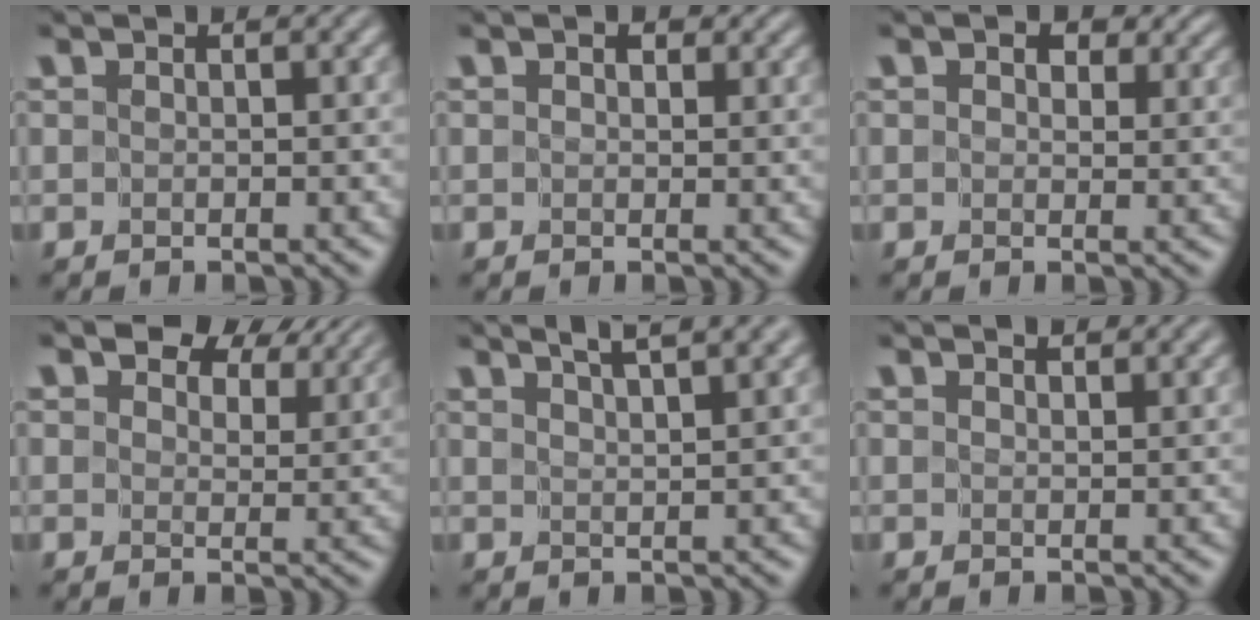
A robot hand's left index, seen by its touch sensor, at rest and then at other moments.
{"total": 1.0, "force": [0.5, 0.7, 0.6], "torque": [-0.005, -0.001, 0.008]}
{"total": 3.6, "force": [1.9, 2.2, 2.1], "torque": [-0.024, -0.002, 0.015]}
{"total": 7.0, "force": [5.1, 3.3, 3.4], "torque": [-0.054, 0.002, 0.067]}
{"total": 4.7, "force": [3.7, 0.9, 2.8], "torque": [-0.011, 0.023, 0.029]}
{"total": 1.2, "force": [1.1, 0.1, 0.4], "torque": [-0.003, 0.000, 0.016]}